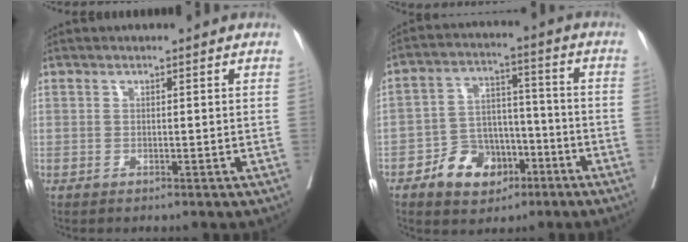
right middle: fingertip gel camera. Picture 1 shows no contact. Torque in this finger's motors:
{"motor_torque": [-0.06, -0.21, 0.16, 0.02]}